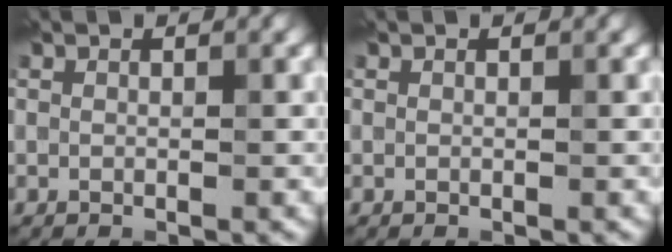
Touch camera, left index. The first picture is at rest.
{"total": 0.0}